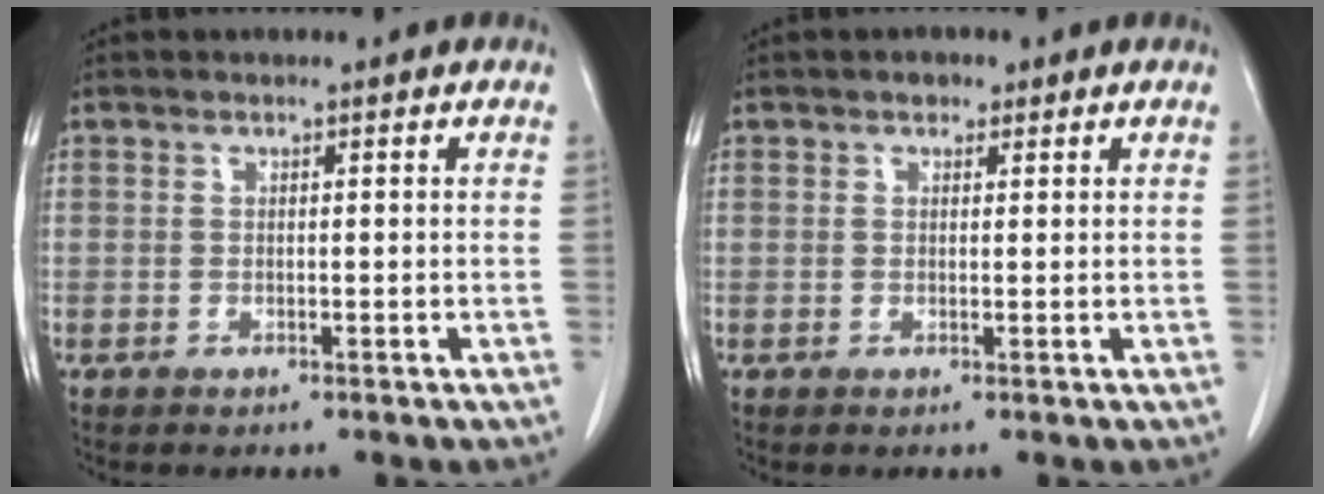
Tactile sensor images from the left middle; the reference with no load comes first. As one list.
[{"total": 1.3, "force": [0.8, 0.8, 0.5], "torque": [-0.010, 0.002, 0.011]}]